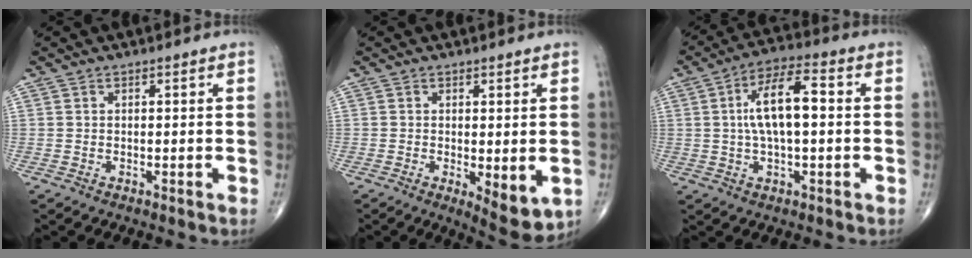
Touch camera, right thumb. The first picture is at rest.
{"total": 6.9, "force": [-1.4, 2.6, 6.2], "torque": [-0.083, -0.020, -0.013]}
{"total": 11.1, "force": [0.9, 4.2, 10.2], "torque": [-0.187, 0.025, 0.009]}